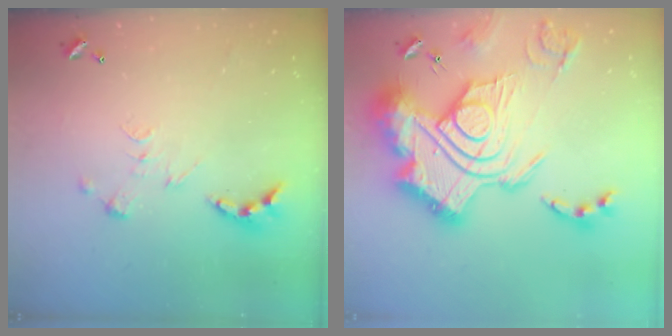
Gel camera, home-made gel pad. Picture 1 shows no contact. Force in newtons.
{"total": 3.9, "press": 3.0, "slide": 2.5}